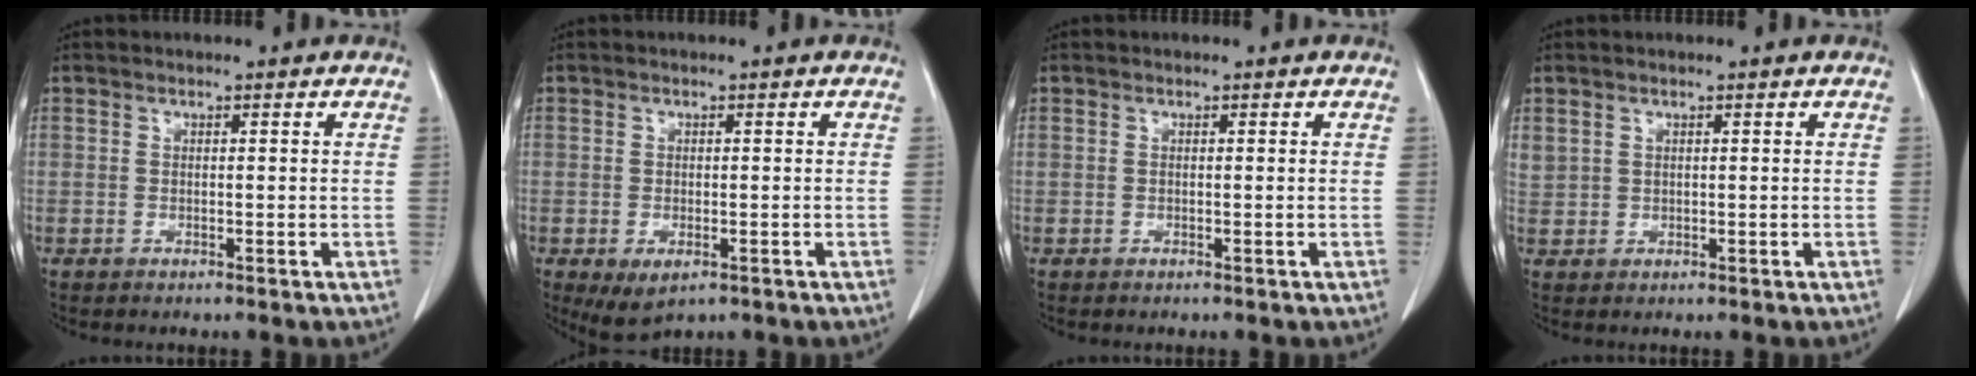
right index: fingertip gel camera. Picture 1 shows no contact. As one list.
[{"total": 4.0, "force": [-1.8, 2.2, 2.8], "torque": [-0.045, -0.009, -0.019]}, {"total": 0.0}, {"total": 2.4, "force": [1.3, 1.9, 0.7], "torque": [-0.021, 0.010, 0.034]}]